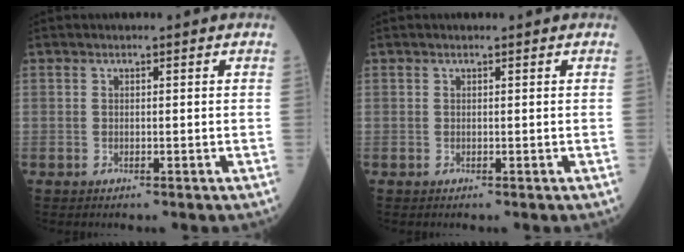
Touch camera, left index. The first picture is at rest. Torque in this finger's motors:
{"motor_torque": [0.31, -0.01, 0.04, 0.01]}